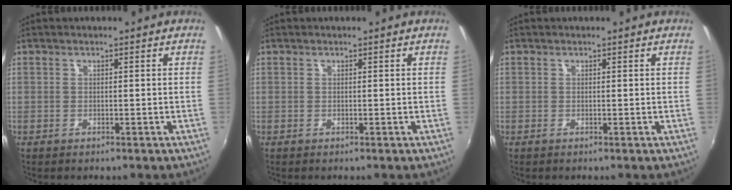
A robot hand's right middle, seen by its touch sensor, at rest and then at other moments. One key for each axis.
{"total": 0.0}
{"total": 0.0}